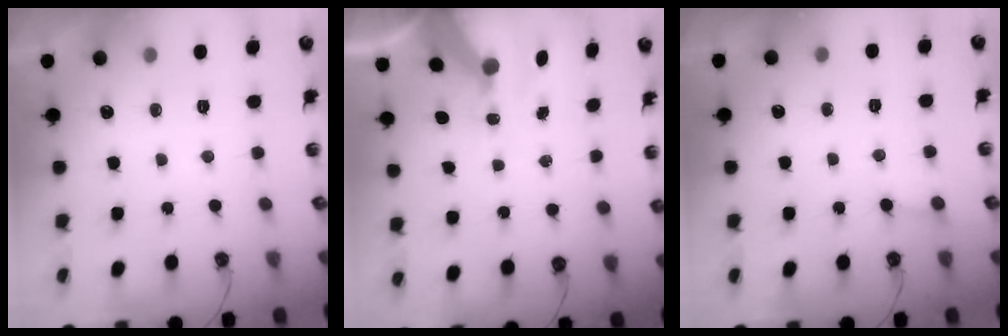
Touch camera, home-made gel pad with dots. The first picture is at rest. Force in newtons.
{"total": 8.6, "press": 8.5, "slide": 1.2}
{"total": 5.2, "press": 5.2, "slide": 0.7}